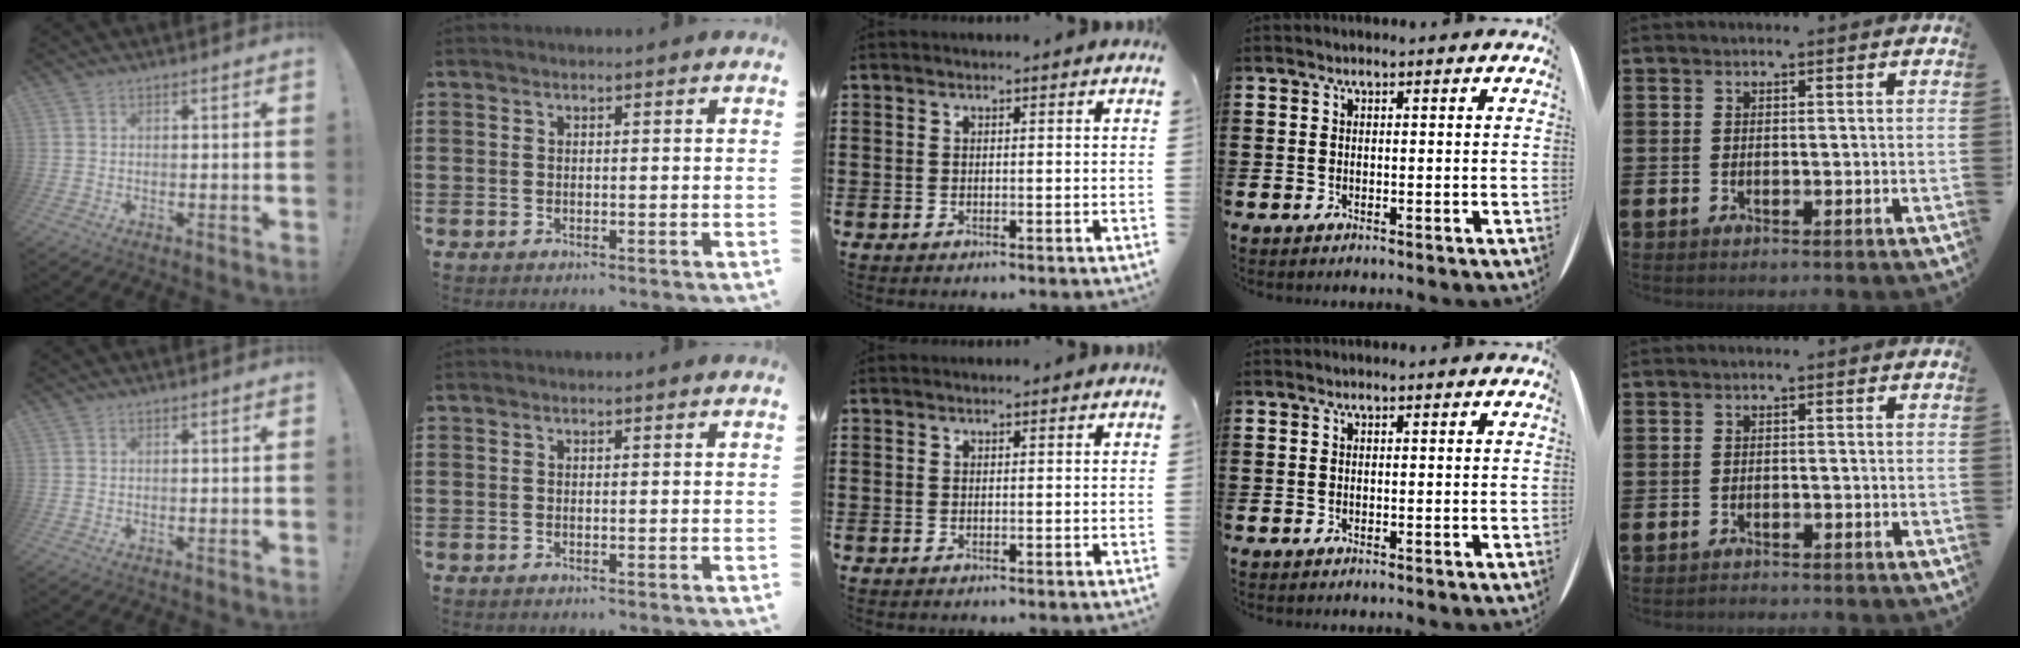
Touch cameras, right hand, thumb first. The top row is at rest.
{"little": {"total": 0.6, "force": [-0.6, 0.0, -0.1], "torque": [0.000, -0.001, -0.013]}}